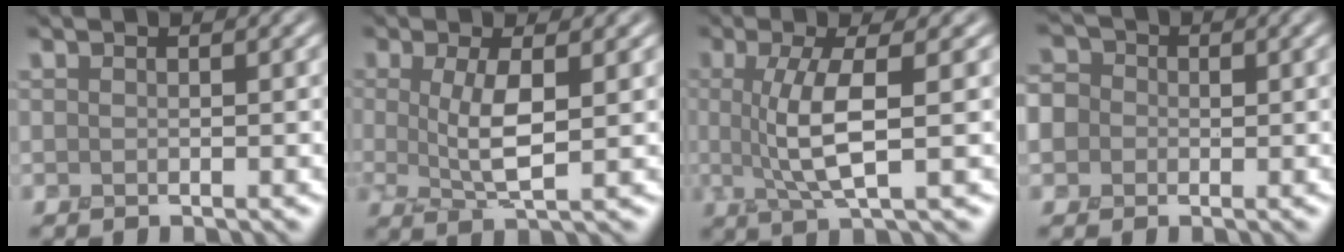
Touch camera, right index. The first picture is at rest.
{"total": 3.7, "force": [0.2, 0.8, 3.6], "torque": [-0.073, -0.005, 0.010]}
{"total": 4.8, "force": [0.1, 1.0, 4.7], "torque": [-0.095, -0.003, 0.006]}
{"total": 4.0, "force": [-0.3, 3.8, 1.2], "torque": [-0.022, 0.017, -0.029]}